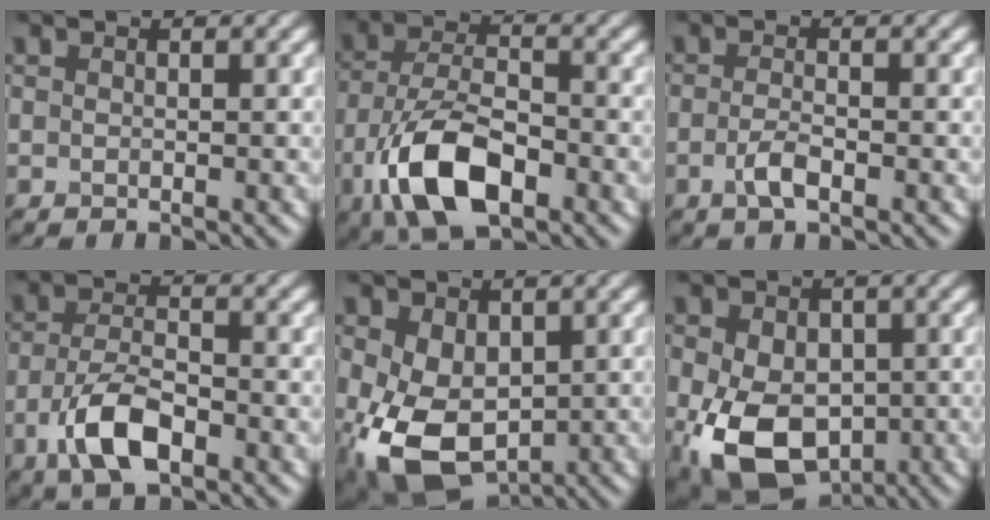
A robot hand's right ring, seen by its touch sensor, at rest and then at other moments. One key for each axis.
{"total": 9.2, "fx": -4.3, "fy": 4.4, "fz": 6.9, "tx": -0.145, "ty": -0.005, "tz": -0.088}
{"total": 2.0, "fx": -0.9, "fy": 0.7, "fz": 1.7, "tx": -0.036, "ty": -0.001, "tz": -0.020}
{"total": 5.8, "fx": -2.7, "fy": 2.5, "fz": 4.5, "tx": -0.093, "ty": -0.001, "tz": -0.055}
{"total": 8.7, "fx": -1.8, "fy": 5.9, "fz": 6.1, "tx": -0.144, "ty": -0.027, "tz": -0.027}
{"total": 11.0, "fx": -3.0, "fy": 7.5, "fz": 7.5, "tx": -0.158, "ty": -0.038, "tz": -0.049}